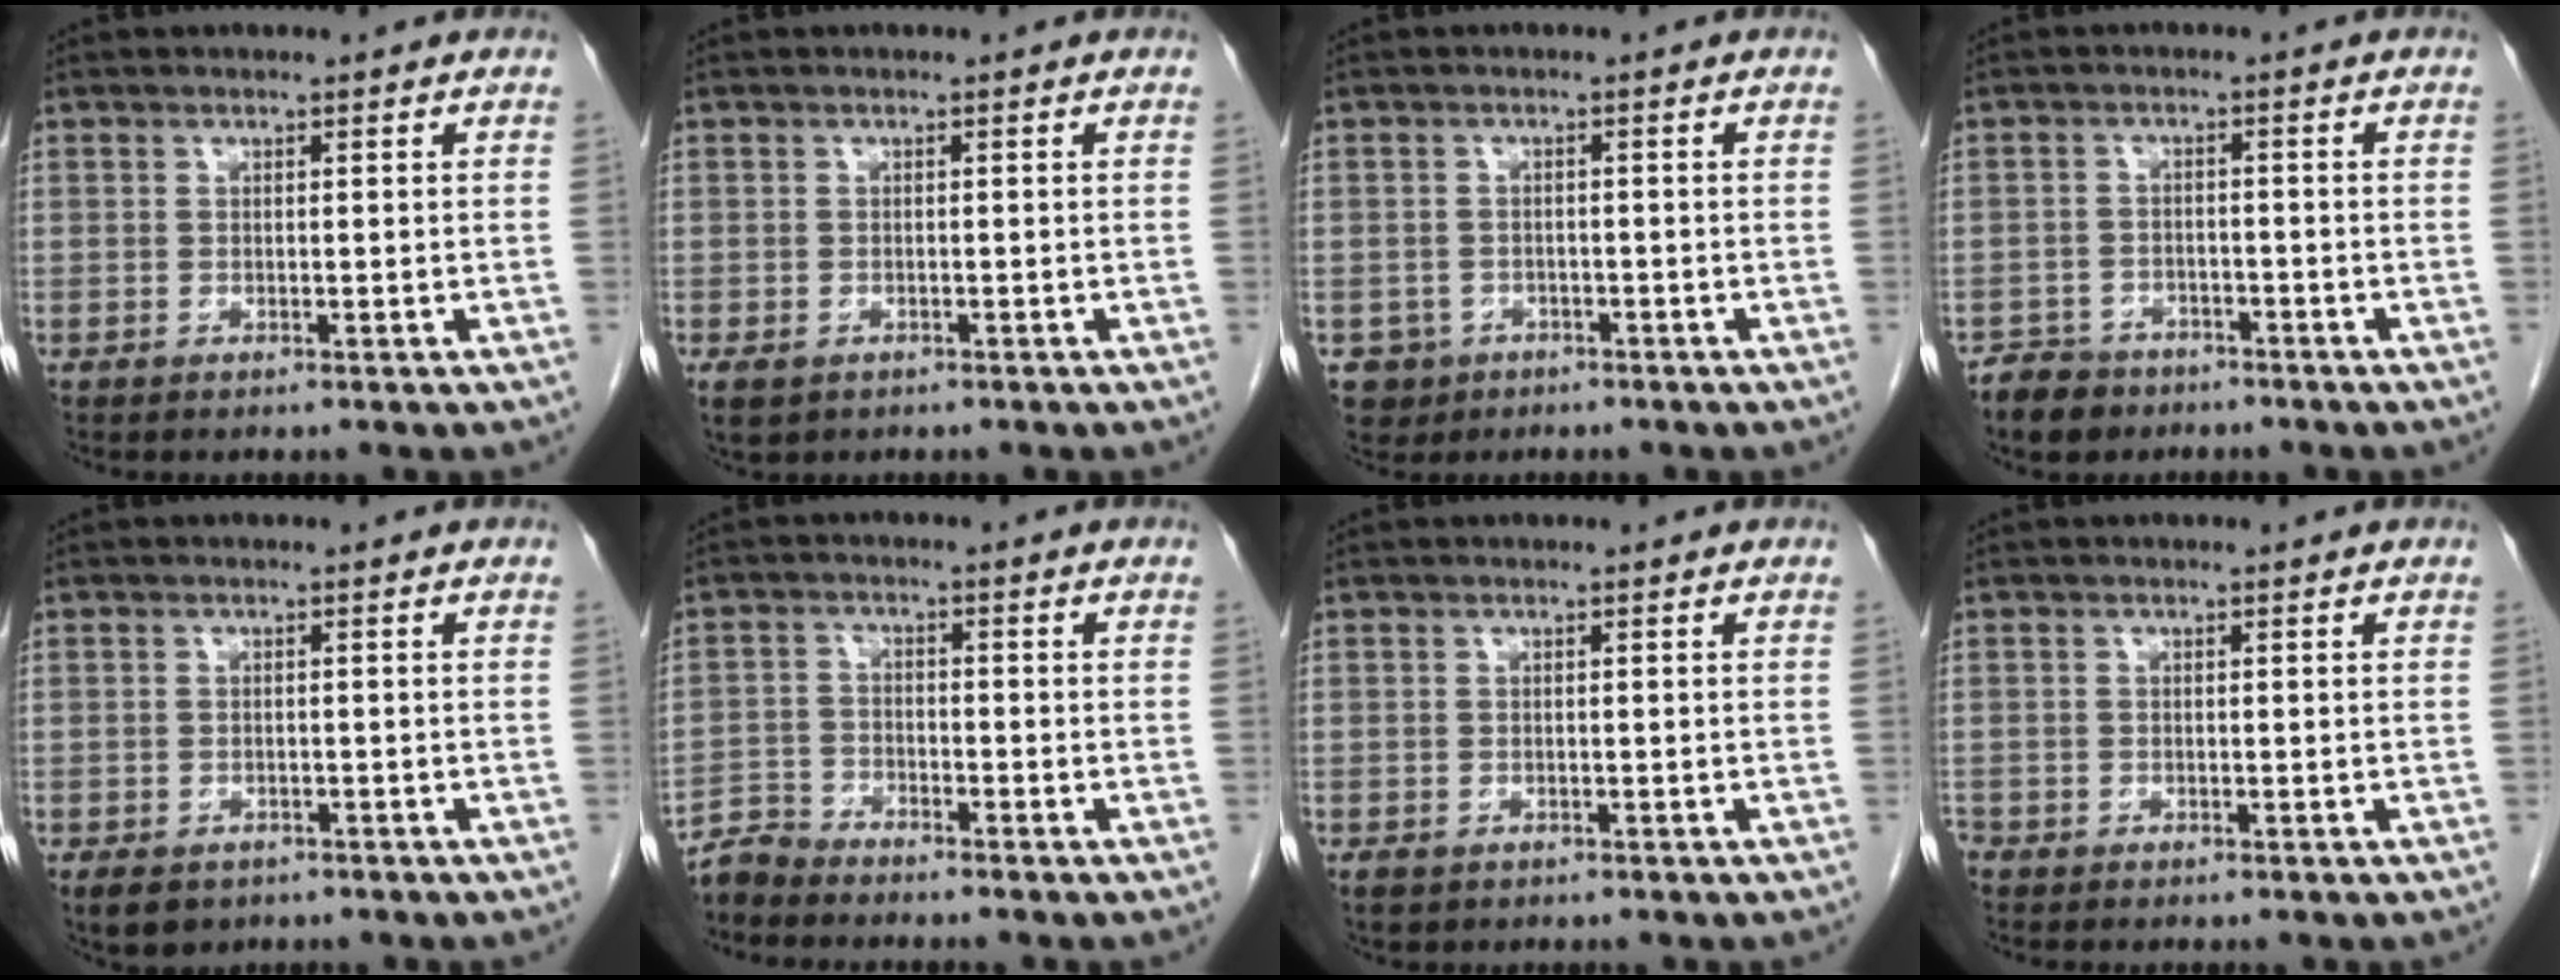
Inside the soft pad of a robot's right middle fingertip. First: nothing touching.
{"total": 2.4, "force": [-1.2, 1.7, 1.2], "torque": [-0.026, -0.003, -0.011]}
{"total": 3.6, "force": [-1.7, 3.2, 0.1], "torque": [-0.003, 0.010, -0.024]}
{"total": 5.0, "force": [-3.9, 3.0, 0.8], "torque": [-0.019, 0.004, -0.067]}
{"total": 6.0, "force": [-4.0, 3.8, 2.2], "torque": [-0.036, -0.003, -0.055]}
{"total": 3.3, "force": [-3.3, 0.1, -0.4], "torque": [0.010, -0.014, -0.067]}
{"total": 1.5, "force": [-0.9, 1.0, 0.7], "torque": [-0.018, -0.001, -0.008]}
{"total": 0.7, "force": [-0.5, 0.4, 0.1], "torque": [-0.007, 0.001, -0.012]}